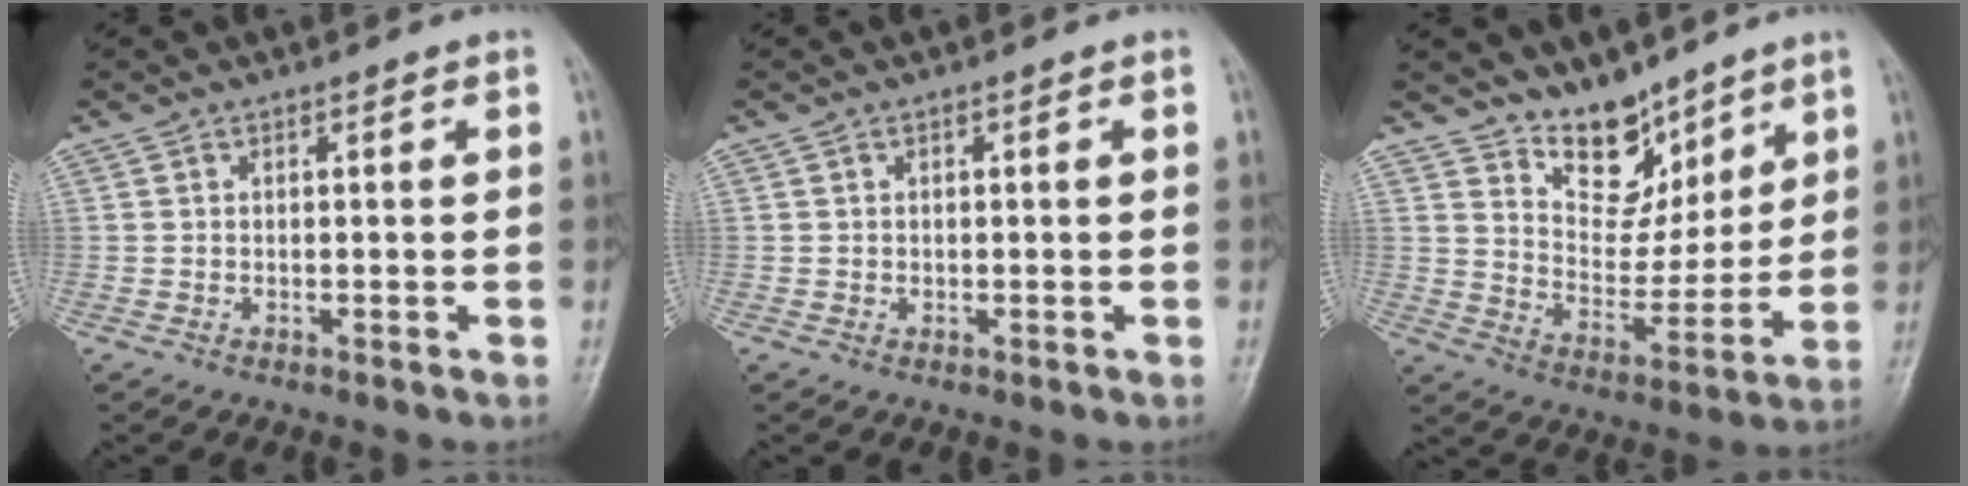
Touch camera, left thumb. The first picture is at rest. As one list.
[{"total": 0.0}, {"total": 11.1, "force": [8.5, 6.2, 3.6], "torque": [-0.021, -0.069, 0.157]}]